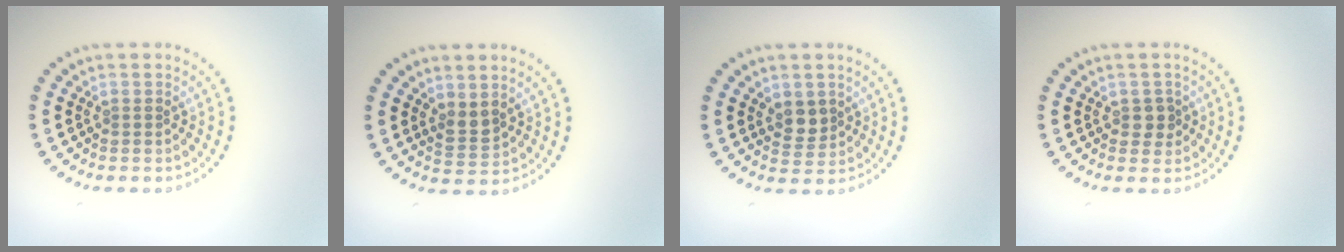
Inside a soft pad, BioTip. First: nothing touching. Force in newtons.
{"total": 1.7, "press": 1.4, "slide": 1.0}
{"total": 2.0, "press": 1.8, "slide": 0.9}
{"total": 1.3, "press": 1.3, "slide": 0.3}